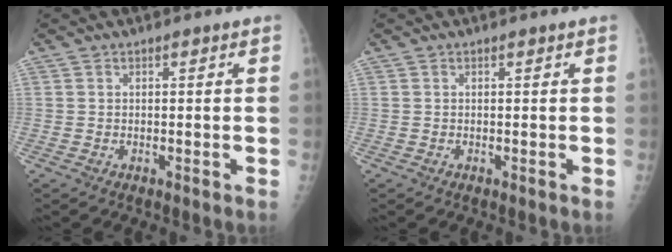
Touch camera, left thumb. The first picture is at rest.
{"total": 0.0}